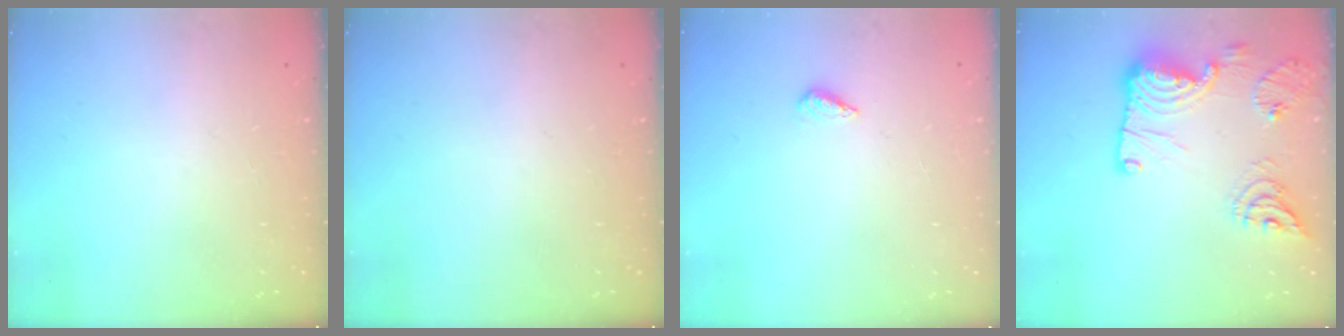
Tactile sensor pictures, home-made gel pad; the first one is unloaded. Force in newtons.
{"total": 0.0}
{"total": 2.3, "press": 2.2, "slide": 0.8}
{"total": 19.2, "press": 19.2, "slide": 1.1}